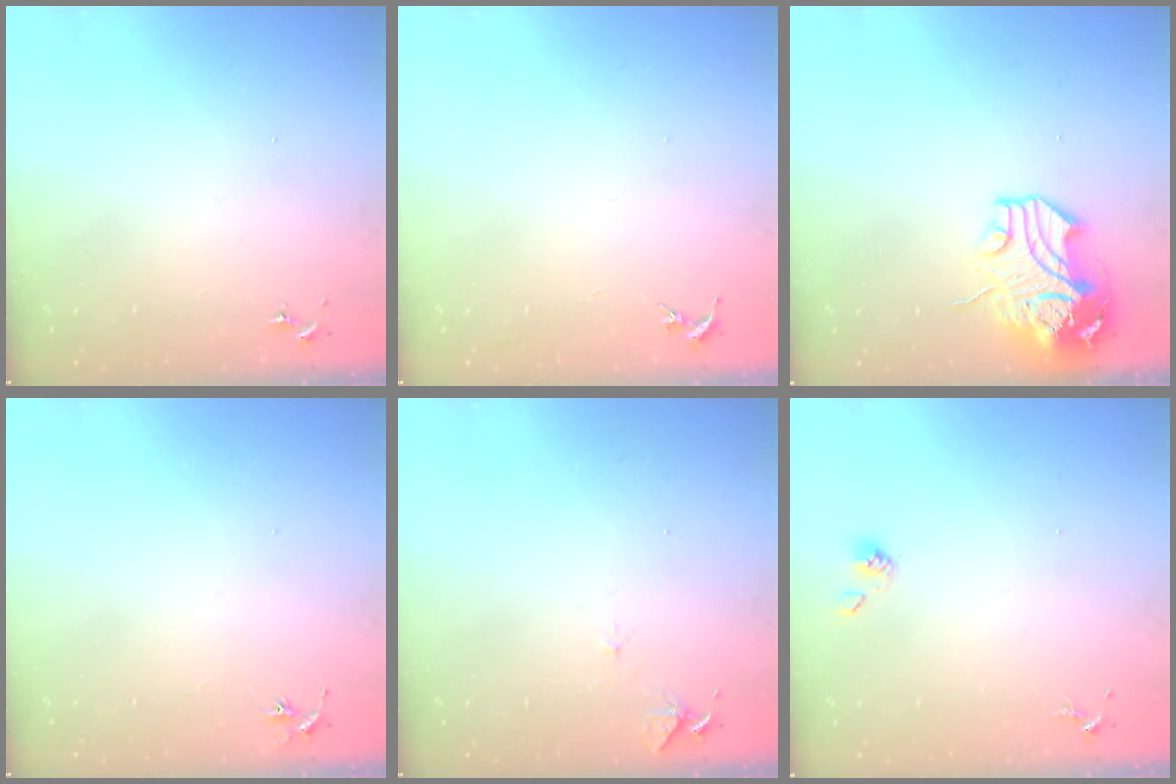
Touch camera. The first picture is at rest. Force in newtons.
{"total": 0.0}
{"total": 12.6, "press": 12.5, "slide": 2.1}
{"total": 2.9, "press": 2.9, "slide": 0.3}
{"total": 6.2, "press": 6.2, "slide": 0.6}
{"total": 3.6, "press": 3.4, "slide": 1.3}